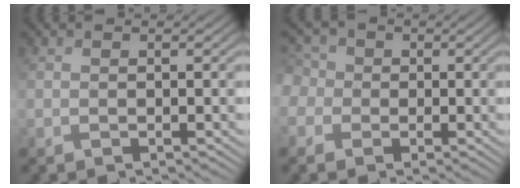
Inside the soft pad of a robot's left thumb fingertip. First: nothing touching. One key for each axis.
{"total": 5.4, "fx": 0.3, "fy": 4.9, "fz": 2.2, "tx": -0.093, "ty": 0.010, "tz": -0.020}